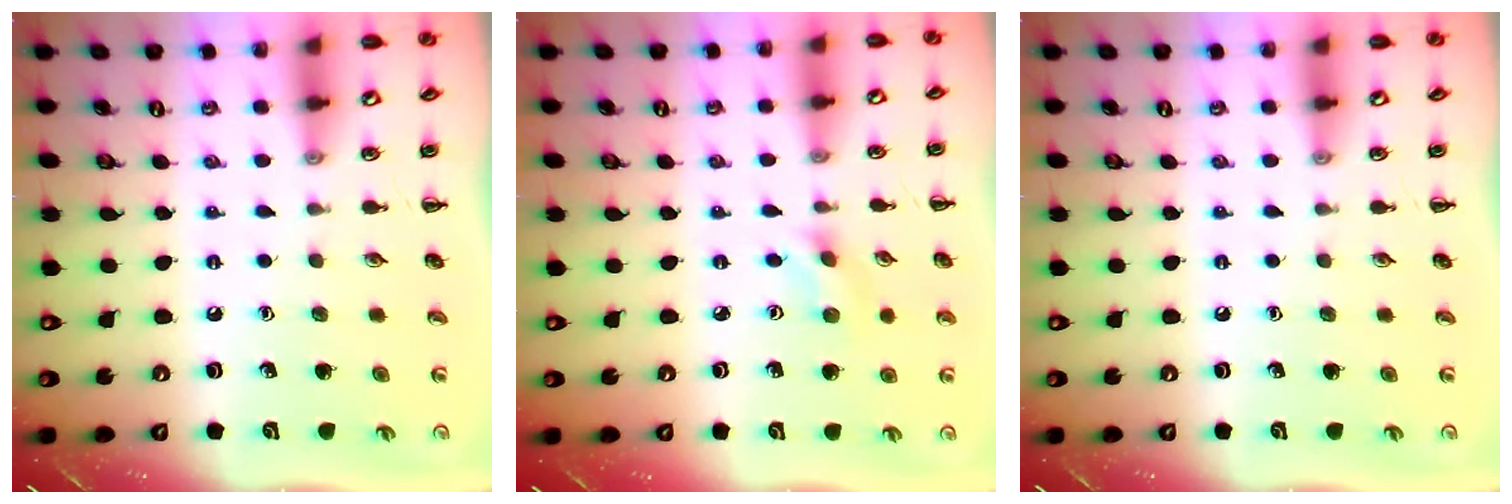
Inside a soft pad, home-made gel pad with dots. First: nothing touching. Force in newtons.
{"total": 1.6, "press": 1.5, "slide": 0.5}
{"total": 0.0}